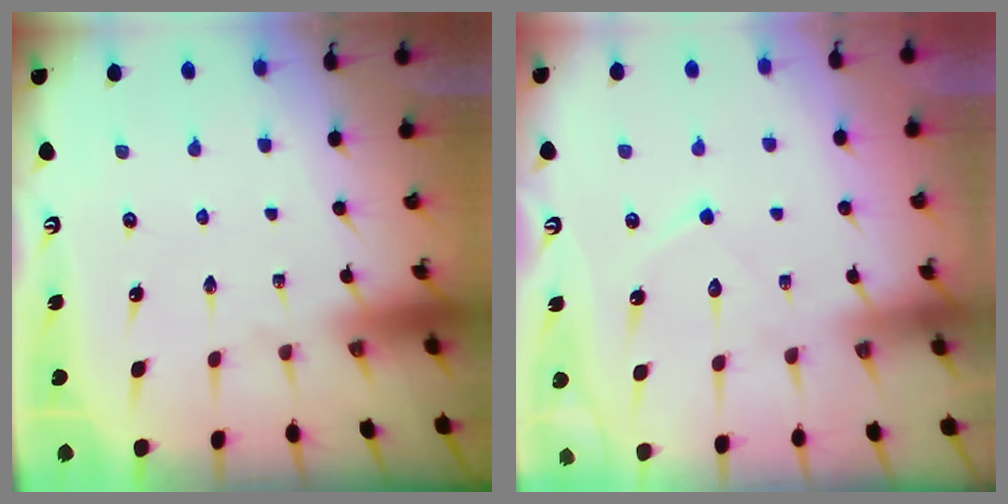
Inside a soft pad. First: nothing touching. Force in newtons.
{"total": 7.7, "press": 7.6, "slide": 0.6}